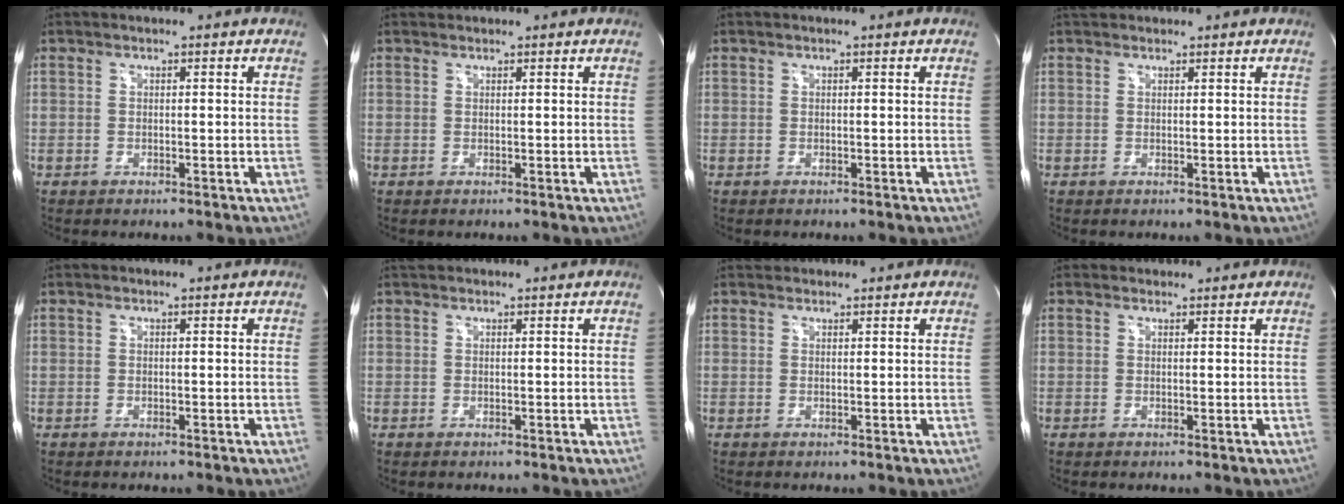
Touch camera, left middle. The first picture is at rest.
{"total": 1.0, "force": [1.0, 0.3, -0.1], "torque": [-0.007, 0.019, 0.020]}
{"total": 0.0}
{"total": 2.3, "force": [2.0, 1.0, 0.4], "torque": [-0.007, 0.027, 0.033]}
{"total": 0.0}
{"total": 1.5, "force": [1.4, 0.6, 0.2], "torque": [-0.009, 0.023, 0.024]}
{"total": 2.0, "force": [1.8, 0.8, 0.0], "torque": [-0.002, 0.024, 0.030]}
{"total": 1.4, "force": [1.3, 0.6, -0.3], "torque": [0.001, 0.016, 0.020]}